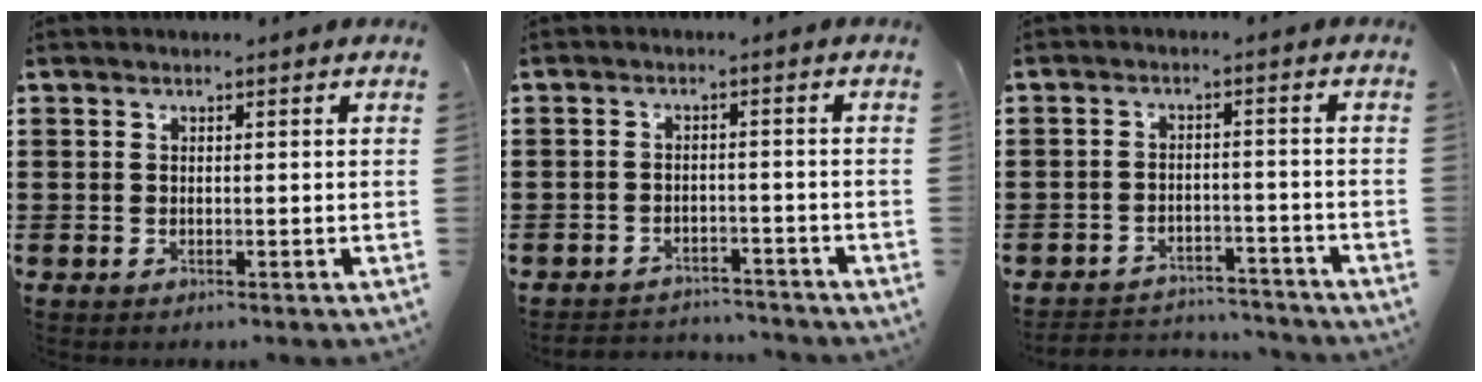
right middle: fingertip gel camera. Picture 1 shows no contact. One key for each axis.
{"total": 2.9, "fx": -2.8, "fy": 0.5, "fz": -0.3, "tx": -0.003, "ty": 0.001, "tz": -0.063}
{"total": 3.6, "fx": -3.5, "fy": 0.6, "fz": -0.2, "tx": -0.004, "ty": 0.002, "tz": -0.077}